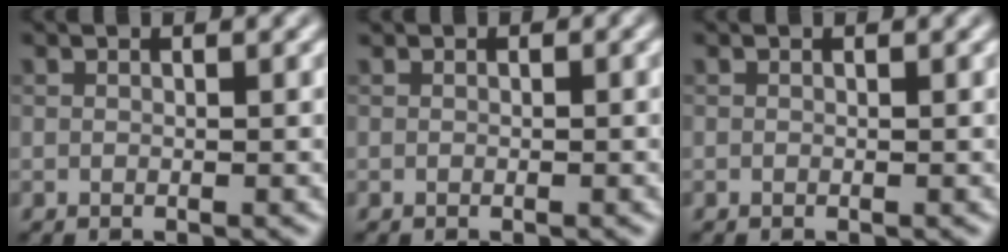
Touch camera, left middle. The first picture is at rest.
{"total": 0.6, "force": [0.2, 0.5, 0.2], "torque": [0.000, -0.003, -0.001]}
{"total": 0.0}